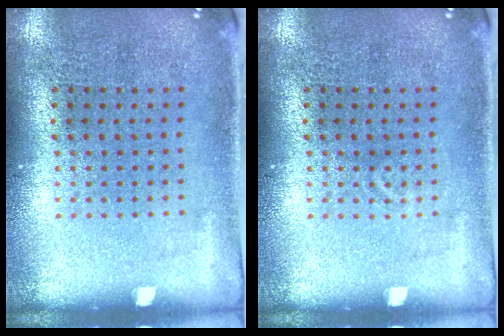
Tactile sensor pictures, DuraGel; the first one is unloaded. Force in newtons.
{"total": 0.6, "press": 0.5, "slide": 0.3}